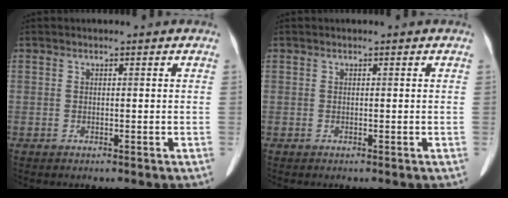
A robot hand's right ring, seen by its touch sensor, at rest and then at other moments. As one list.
[{"total": 0.0}]